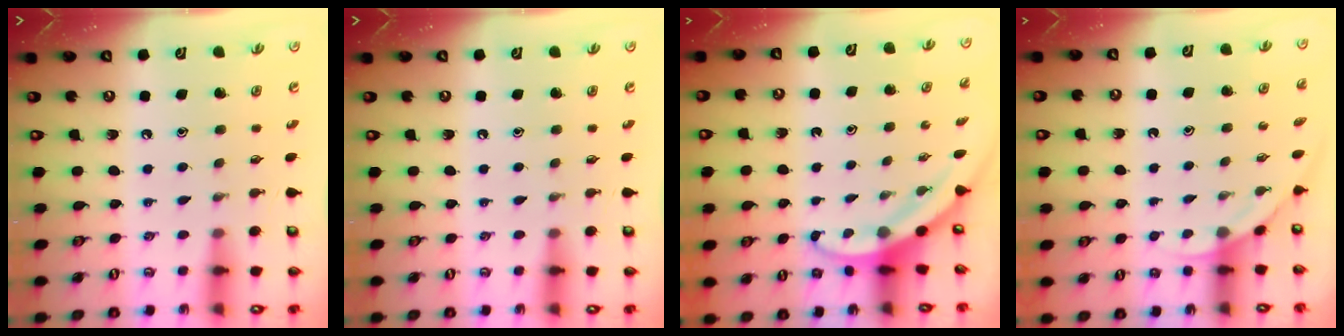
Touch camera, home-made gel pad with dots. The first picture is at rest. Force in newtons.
{"total": 0.0}
{"total": 3.4, "press": 3.4, "slide": 0.2}
{"total": 2.6, "press": 2.6, "slide": 0.1}